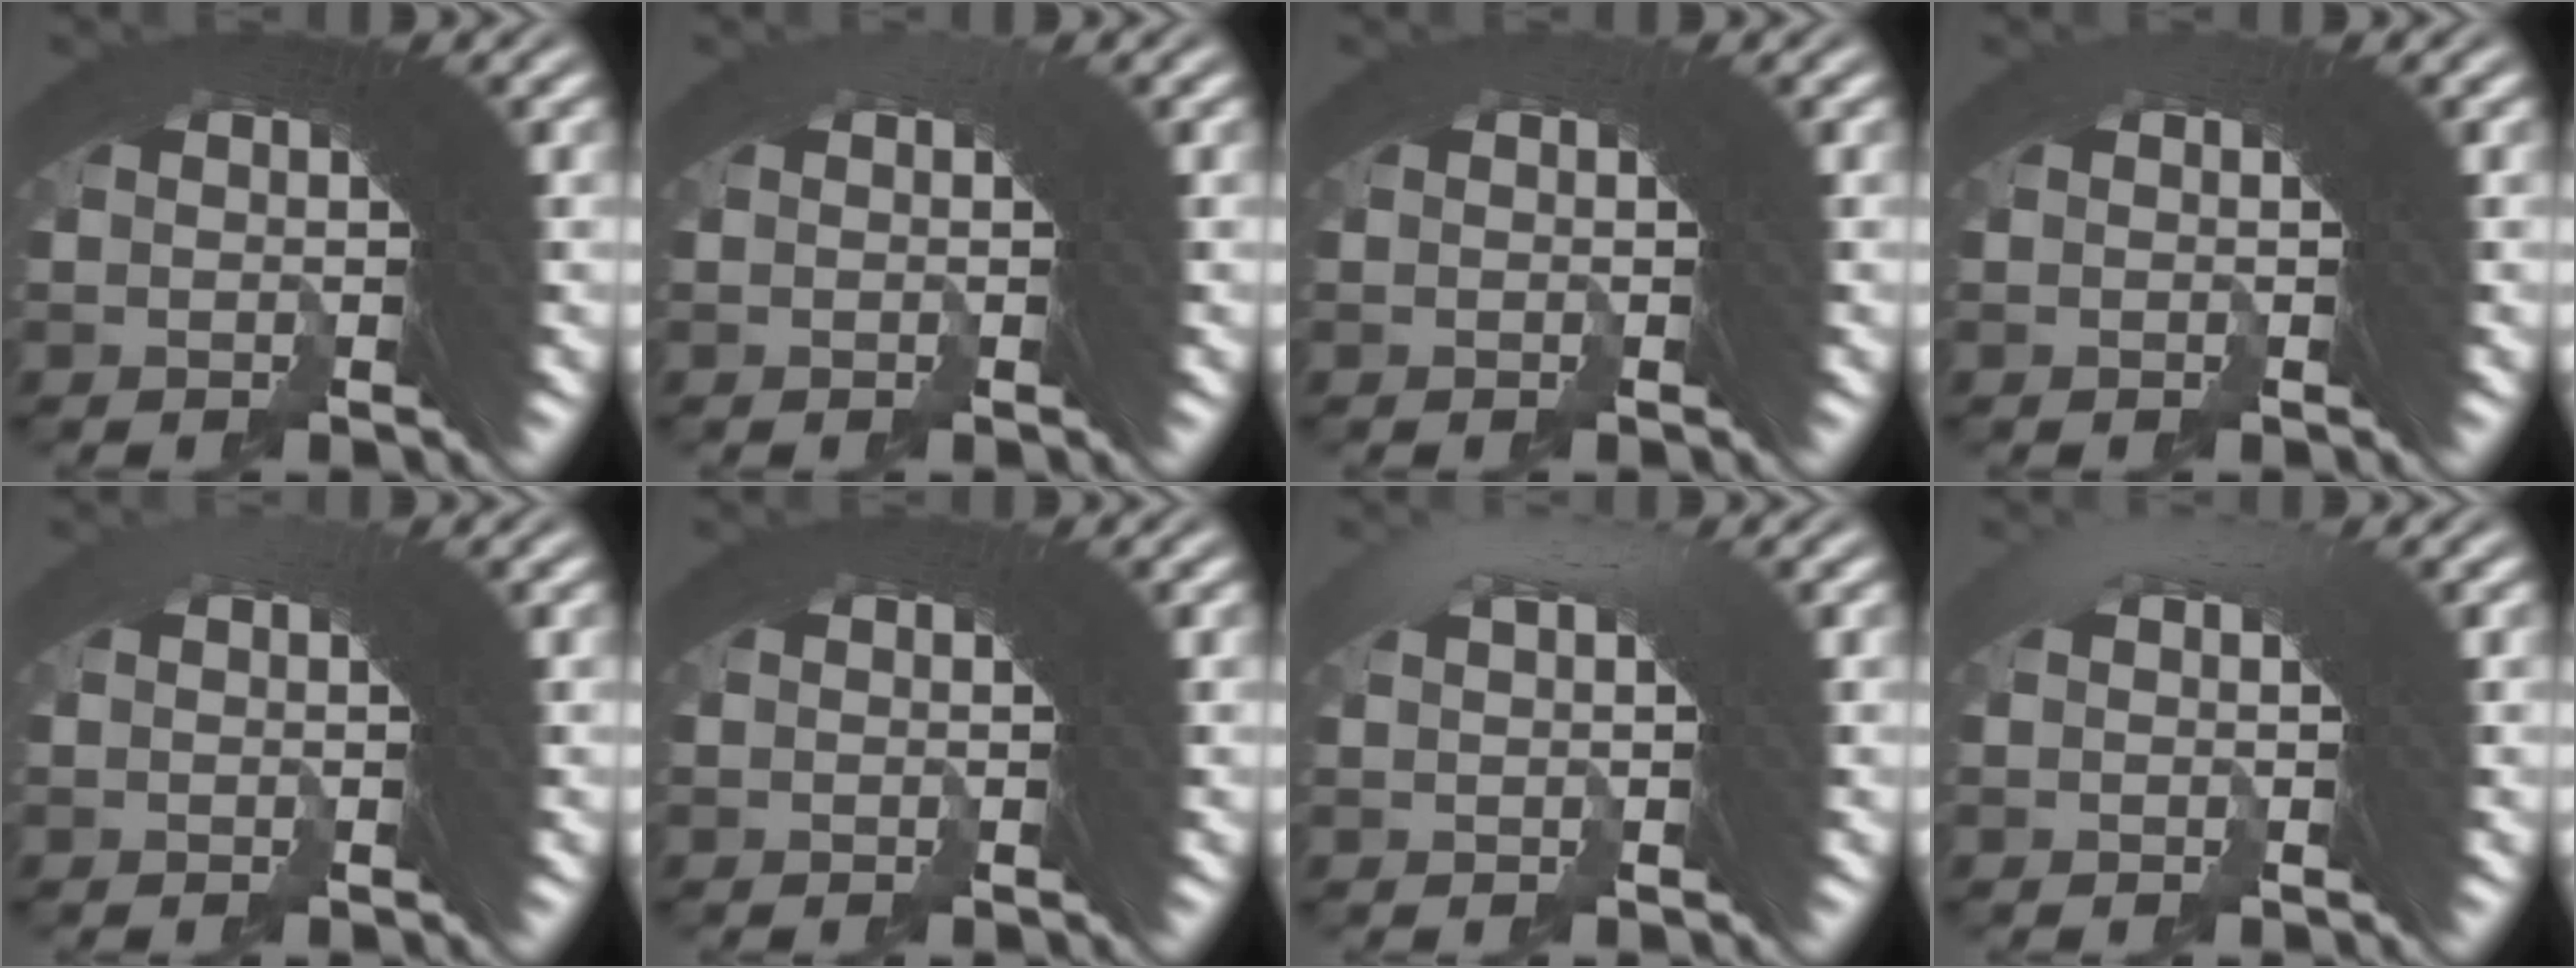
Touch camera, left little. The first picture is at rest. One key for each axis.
{"total": 2.5, "fx": -0.8, "fy": -1.4, "fz": -1.9, "tx": 0.026, "ty": -0.004, "tz": -0.011}
{"total": 1.0, "fx": -0.3, "fy": -0.3, "fz": -0.9, "tx": 0.012, "ty": 0.000, "tz": -0.006}
{"total": 1.6, "fx": -0.5, "fy": -0.7, "fz": -1.4, "tx": 0.021, "ty": -0.003, "tz": -0.008}
{"total": 3.9, "fx": -1.2, "fy": -2.4, "fz": -2.8, "tx": 0.039, "ty": -0.010, "tz": -0.015}
{"total": 0.7, "fx": -0.2, "fy": -0.2, "fz": -0.7, "tx": 0.008, "ty": 0.000, "tz": -0.004}
{"total": 5.0, "fx": -0.4, "fy": -3.9, "fz": -3.0, "tx": 0.050, "ty": 0.001, "tz": 0.001}
{"total": 5.1, "fx": -1.1, "fy": -3.5, "fz": -3.5, "tx": 0.044, "ty": -0.011, "tz": -0.010}